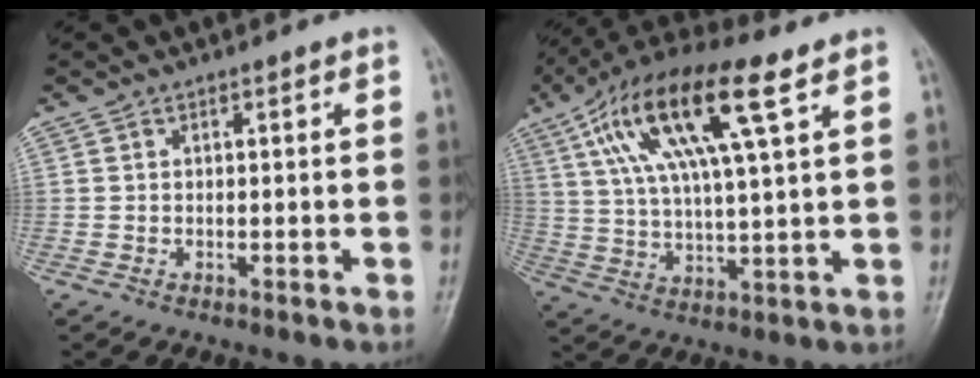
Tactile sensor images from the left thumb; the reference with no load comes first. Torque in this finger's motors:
{"motor_torque": [0.38, 0.43, 2.07, -0.70, 0.57]}